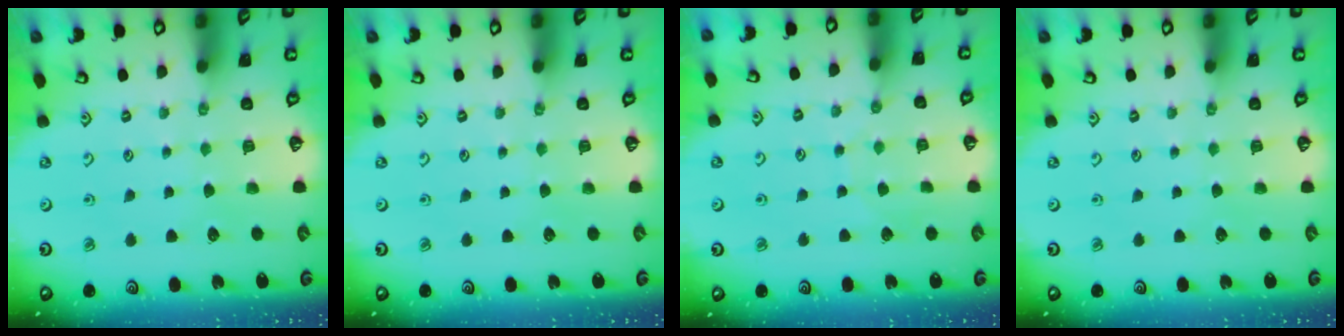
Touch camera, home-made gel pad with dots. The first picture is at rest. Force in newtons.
{"total": 0.0}
{"total": 5.5, "press": 5.5, "slide": 0.5}
{"total": 0.0}